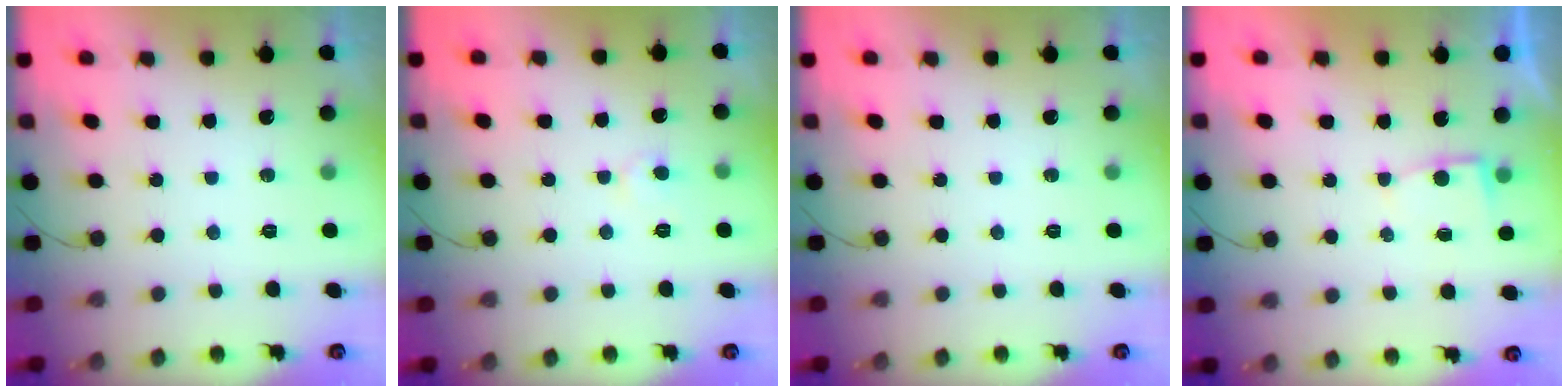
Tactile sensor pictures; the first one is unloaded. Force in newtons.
{"total": 3.7, "press": 3.7, "slide": 0.3}
{"total": 0.0}
{"total": 2.8, "press": 2.8, "slide": 0.3}